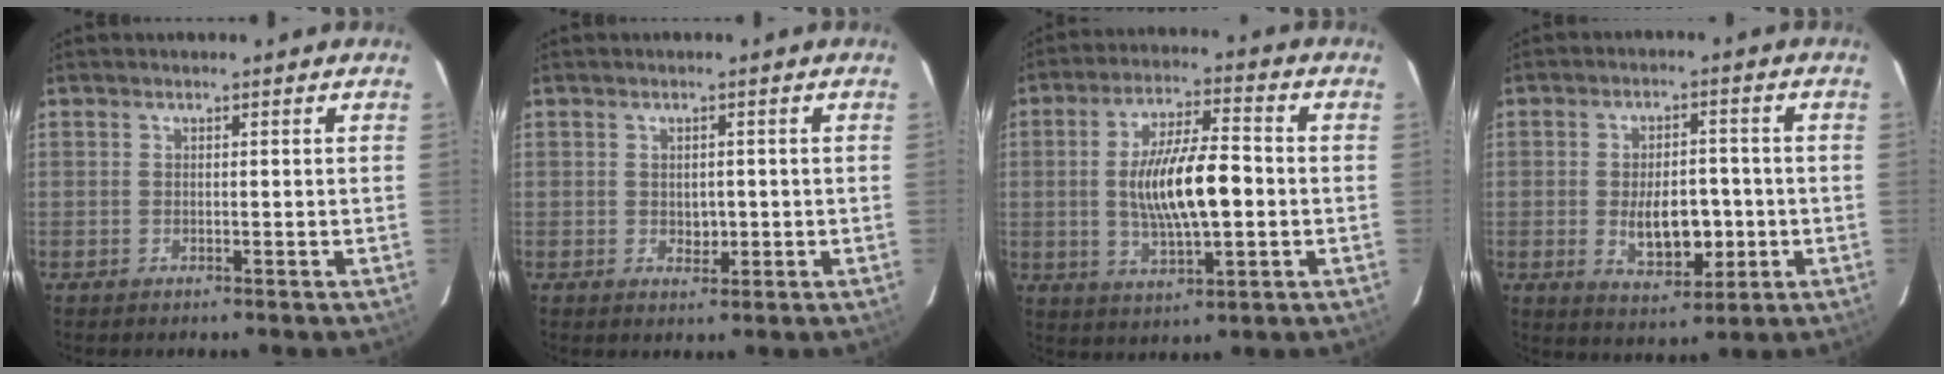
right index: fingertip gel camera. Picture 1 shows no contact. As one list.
[{"total": 2.0, "force": [-0.2, 1.4, 1.4], "torque": [-0.019, 0.000, 0.001]}, {"total": 12.4, "force": [-0.7, 3.0, 12.0], "torque": [-0.224, 0.006, -0.010]}, {"total": 8.3, "force": [-1.5, 4.2, 7.1], "torque": [-0.118, 0.001, -0.015]}]